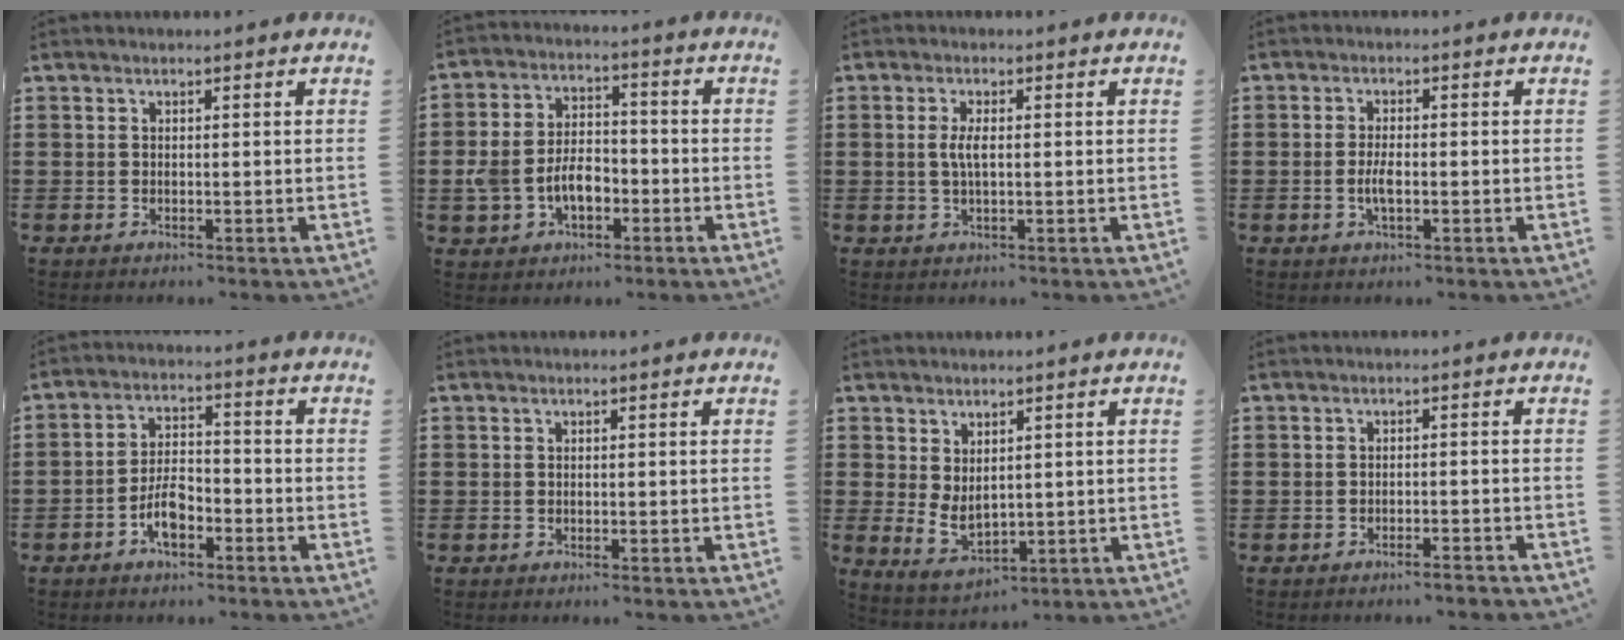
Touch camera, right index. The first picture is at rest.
{"total": 7.2, "force": [-2.3, 4.9, 4.8], "torque": [-0.119, 0.005, -0.048]}
{"total": 2.9, "force": [0.1, 0.9, 2.7], "torque": [-0.061, -0.002, -0.002]}
{"total": 2.8, "force": [-0.7, 0.8, 2.6], "torque": [-0.054, -0.002, -0.015]}
{"total": 5.6, "force": [-2.8, 2.5, 4.1], "torque": [-0.093, 0.003, -0.058]}
{"total": 0.0}
{"total": 3.6, "force": [0.9, 2.2, 2.7], "torque": [-0.062, 0.002, 0.017]}
{"total": 1.7, "force": [-1.6, -0.1, 0.7], "torque": [-0.014, -0.001, -0.031]}